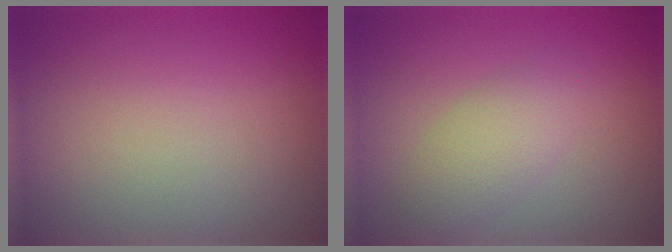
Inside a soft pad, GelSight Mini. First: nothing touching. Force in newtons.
{"total": 2.8, "press": 2.8, "slide": 0.2}